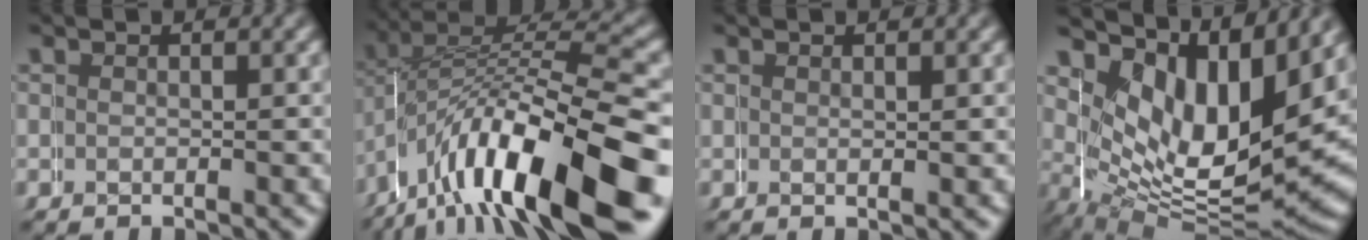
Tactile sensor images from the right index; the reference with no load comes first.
{"total": 11.8, "force": [-3.6, 5.7, 9.7], "torque": [-0.174, -0.025, -0.040]}
{"total": 0.9, "force": [0.4, 0.0, 0.8], "torque": [-0.013, -0.002, 0.009]}
{"total": 12.0, "force": [2.4, 6.7, 9.7], "torque": [-0.177, -0.044, 0.061]}